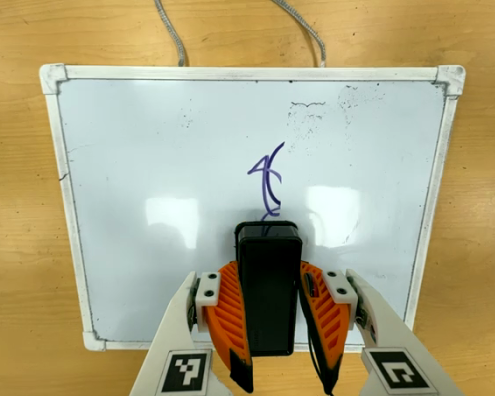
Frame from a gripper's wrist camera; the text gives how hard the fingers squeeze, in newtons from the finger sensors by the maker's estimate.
{"total": 5.6, "left": 4.6, "right": 6.6}